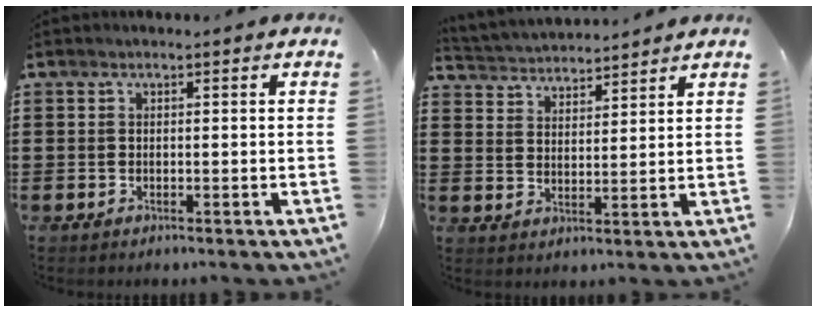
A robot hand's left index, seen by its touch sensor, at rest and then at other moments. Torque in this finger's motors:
{"motor_torque": [-0.37, 0.81, 0.16, 0.03]}